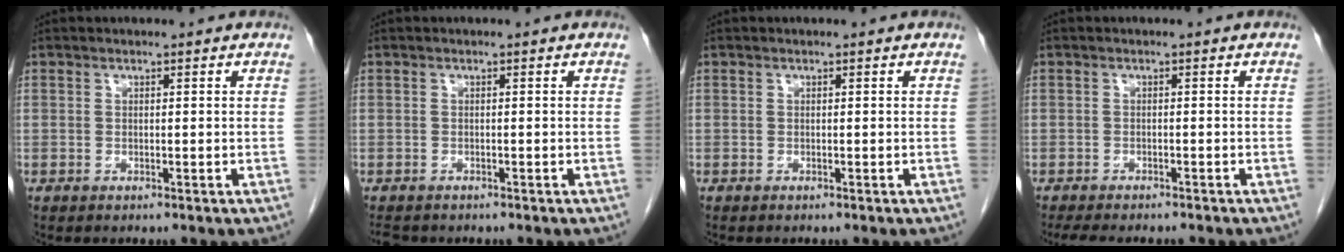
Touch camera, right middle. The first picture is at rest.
{"total": 2.5, "force": [-2.1, 1.2, 0.7], "torque": [-0.016, -0.004, -0.031]}
{"total": 0.0}
{"total": 7.9, "force": [-6.8, 2.1, 3.4], "torque": [-0.049, -0.009, -0.095]}